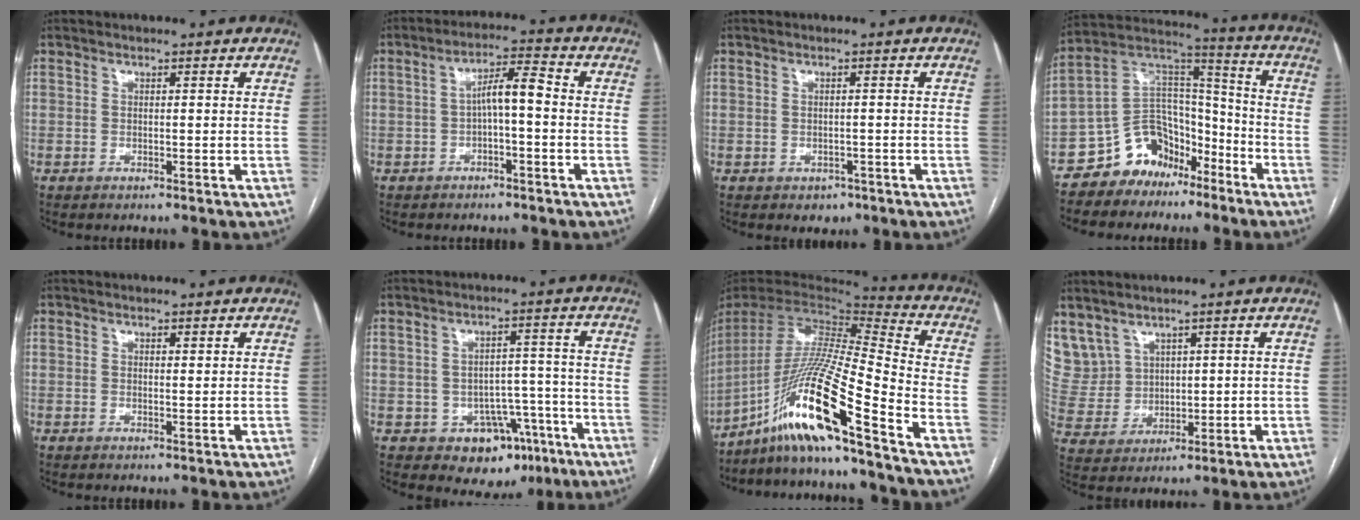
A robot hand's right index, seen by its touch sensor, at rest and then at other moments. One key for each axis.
{"total": 5.4, "fx": -0.5, "fy": 1.1, "fz": 5.2, "tx": -0.088, "ty": 0.025, "tz": -0.008}
{"total": 2.3, "fx": -1.1, "fy": 1.9, "fz": 0.6, "tx": -0.002, "ty": 0.005, "tz": -0.008}
{"total": 11.6, "fx": -8.1, "fy": 7.7, "fz": 3.1, "tx": -0.059, "ty": 0.075, "tz": -0.147}
{"total": 0.6, "fx": 0.5, "fy": 0.2, "fz": 0.4, "tx": -0.008, "ty": -0.003, "tz": 0.007}
{"total": 9.3, "fx": -4.8, "fy": 7.1, "fz": 3.7, "tx": -0.022, "ty": 0.033, "tz": -0.053}
{"total": 20.4, "fx": -13.8, "fy": -1.2, "fz": 14.9, "tx": -0.315, "ty": -0.028, "tz": -0.257}
{"total": 10.1, "fx": 6.1, "fy": 7.8, "fz": 2.2, "tx": -0.076, "ty": 0.036, "tz": 0.154}